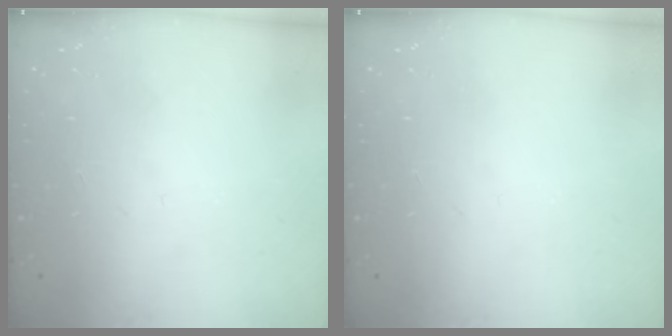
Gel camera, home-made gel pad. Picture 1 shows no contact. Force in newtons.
{"total": 0.0}